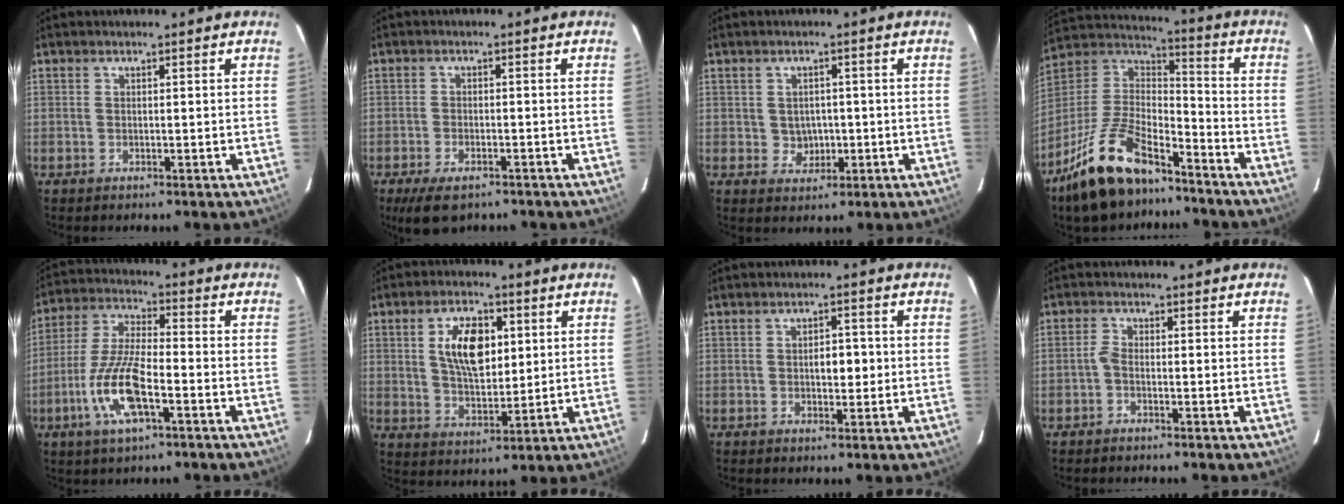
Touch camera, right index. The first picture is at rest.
{"total": 6.6, "force": [-4.7, 2.9, 3.7], "torque": [-0.088, -0.019, -0.077]}
{"total": 1.8, "force": [-0.2, 1.6, 0.6], "torque": [-0.008, 0.001, 0.000]}
{"total": 19.7, "force": [-14.0, 8.0, 11.4], "torque": [-0.248, -0.003, -0.250]}
{"total": 12.8, "force": [-5.1, 3.6, 11.1], "torque": [-0.239, -0.005, -0.100]}
{"total": 10.7, "force": [2.9, 5.5, 8.7], "torque": [-0.158, 0.011, 0.057]}
{"total": 3.4, "force": [-0.1, 1.9, 2.8], "torque": [-0.043, 0.007, -0.001]}
{"total": 1.4, "force": [-0.8, 0.6, 1.0], "torque": [-0.027, 0.005, -0.020]}